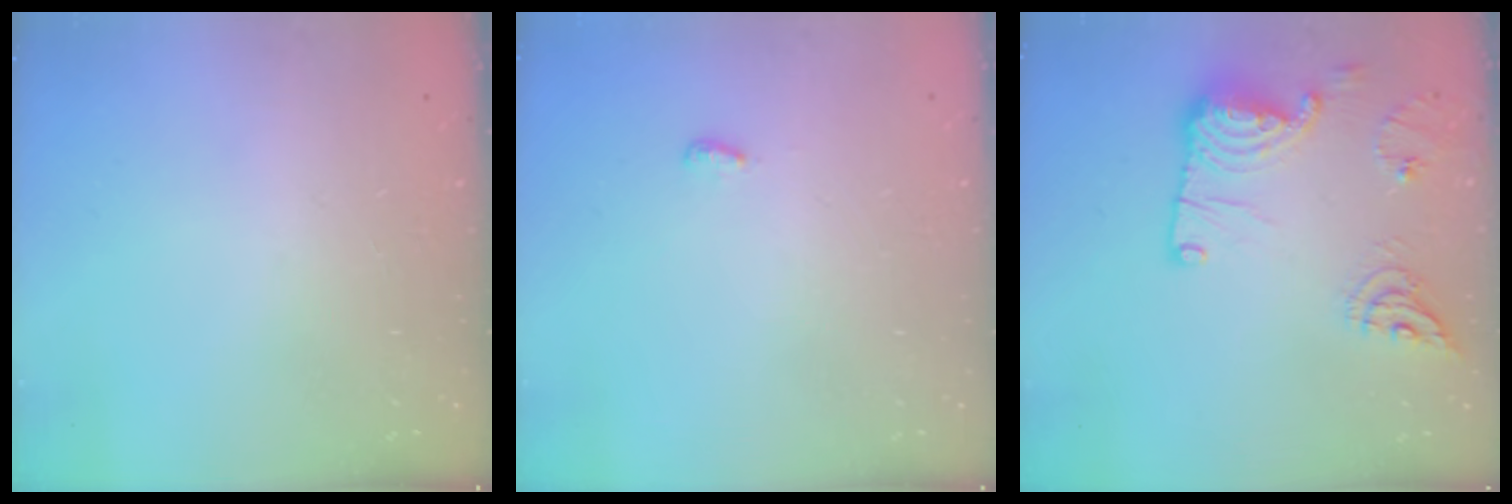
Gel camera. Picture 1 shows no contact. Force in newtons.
{"total": 3.2, "press": 3.1, "slide": 0.4}
{"total": 19.0, "press": 18.6, "slide": 4.0}